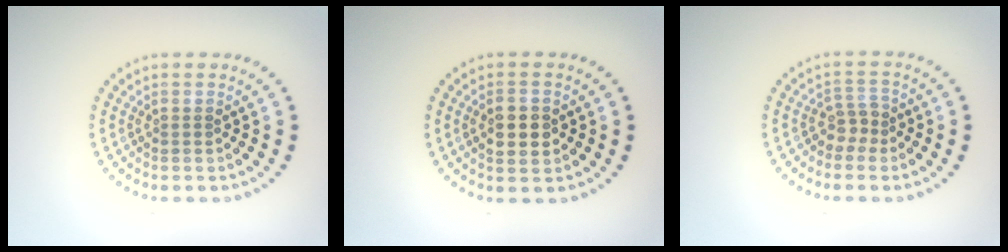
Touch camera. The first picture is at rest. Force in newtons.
{"total": 2.9, "press": 2.9, "slide": 0.2}
{"total": 1.8, "press": 1.3, "slide": 1.3}